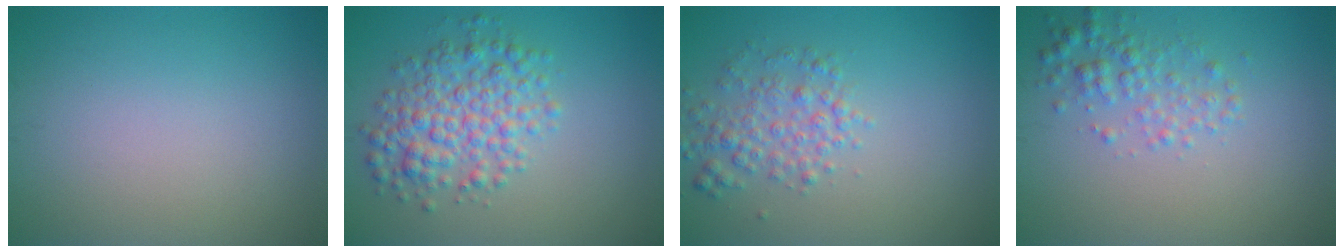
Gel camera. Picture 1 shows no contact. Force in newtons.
{"total": 5.0, "press": 5.0, "slide": 0.0}
{"total": 2.9, "press": 2.9, "slide": 0.1}
{"total": 2.5, "press": 2.5, "slide": 0.1}